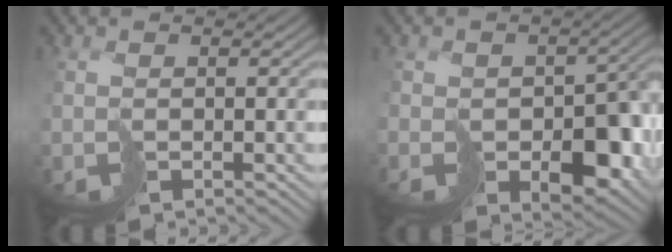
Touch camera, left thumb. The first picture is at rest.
{"total": 6.7, "force": [-2.4, 4.8, 4.0], "torque": [-0.039, -0.020, -0.032]}